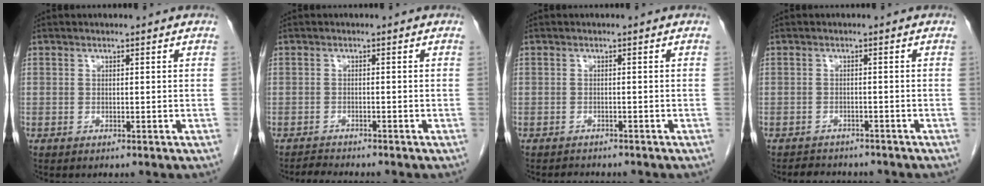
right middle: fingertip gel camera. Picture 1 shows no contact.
{"total": 2.0, "force": [-2.0, -0.4, 0.1], "torque": [-0.010, -0.014, -0.035]}
{"total": 2.3, "force": [-2.2, 0.7, 0.5], "torque": [-0.012, -0.007, -0.027]}
{"total": 5.0, "force": [-4.6, 1.8, 1.1], "torque": [-0.021, -0.003, -0.059]}